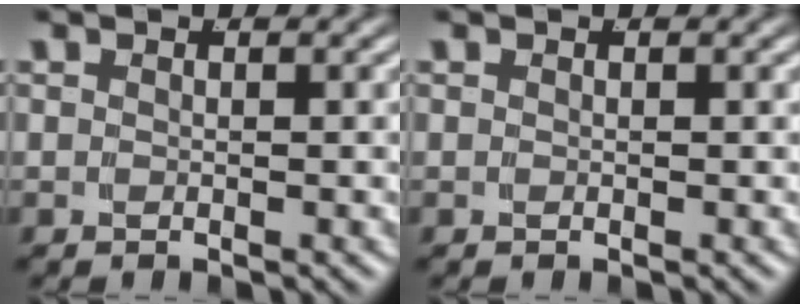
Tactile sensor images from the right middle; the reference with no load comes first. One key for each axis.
{"total": 0.0}